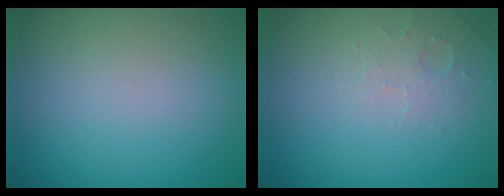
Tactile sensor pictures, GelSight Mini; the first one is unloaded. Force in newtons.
{"total": 1.8, "press": 1.7, "slide": 0.4}